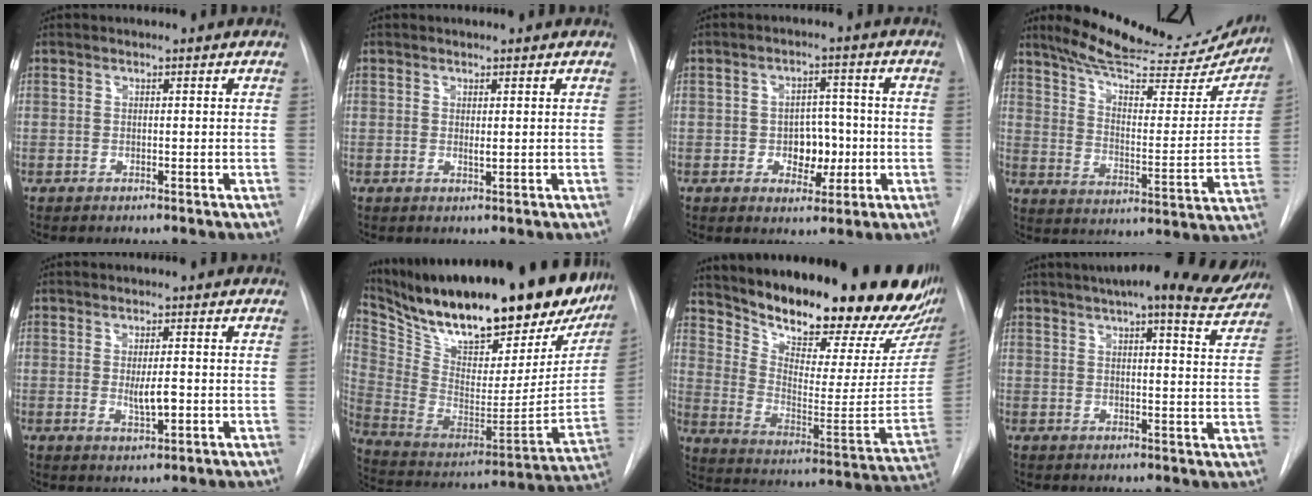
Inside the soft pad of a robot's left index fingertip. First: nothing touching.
{"total": 1.0, "force": [0.5, 0.2, 0.8], "torque": [-0.015, -0.003, 0.009]}
{"total": 5.7, "force": [-1.0, 3.9, 4.0], "torque": [-0.049, 0.012, -0.008]}
{"total": 25.3, "force": [22.5, 5.2, 10.3], "torque": [-0.146, -0.045, 0.295]}
{"total": 3.5, "force": [-0.3, 0.9, 3.3], "torque": [-0.058, -0.005, -0.001]}
{"total": 36.1, "force": [27.9, 11.0, 20.0], "torque": [-0.358, -0.030, 0.408]}
{"total": 27.6, "force": [23.5, 5.6, 13.4], "torque": [-0.223, -0.076, 0.321]}
{"total": 17.4, "force": [15.0, 2.3, 8.5], "torque": [-0.122, 0.002, 0.184]}